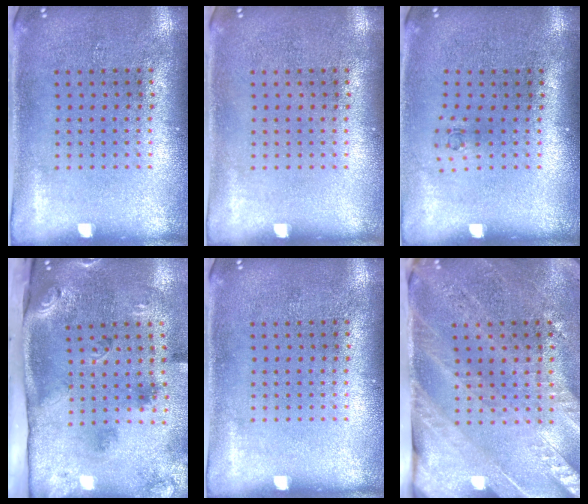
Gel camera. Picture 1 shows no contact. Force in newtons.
{"total": 0.0}
{"total": 0.6, "press": 0.3, "slide": 0.5}
{"total": 3.4, "press": 2.1, "slide": 2.7}
{"total": 0.0}
{"total": 3.4, "press": 2.9, "slide": 1.8}